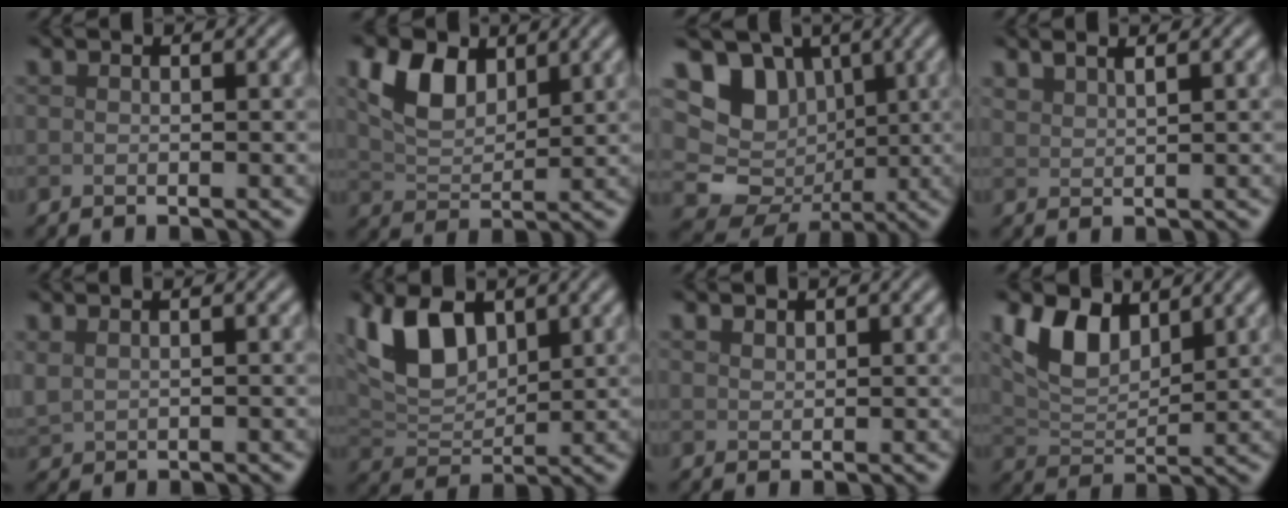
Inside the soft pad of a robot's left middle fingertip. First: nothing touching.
{"total": 5.1, "force": [2.6, 3.0, 3.1], "torque": [-0.071, -0.002, 0.048]}
{"total": 11.5, "force": [2.6, 10.1, 4.8], "torque": [-0.103, 0.019, 0.022]}
{"total": 1.2, "force": [1.1, 0.2, 0.5], "torque": [-0.015, 0.000, 0.023]}
{"total": 1.2, "force": [0.9, 0.6, 0.5], "torque": [-0.016, 0.002, 0.025]}
{"total": 7.1, "force": [3.2, 3.9, 4.9], "torque": [-0.102, 0.002, 0.057]}
{"total": 1.2, "force": [1.0, 0.5, 0.3], "torque": [-0.009, 0.000, 0.022]}
{"total": 5.4, "force": [3.1, 2.9, 3.3], "torque": [-0.069, -0.006, 0.058]}